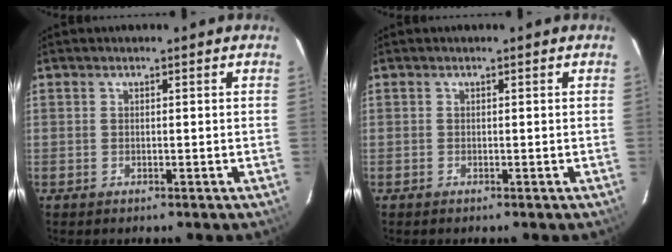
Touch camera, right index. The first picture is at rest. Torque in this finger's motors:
{"motor_torque": [-0.04, -0.01, 0.02, 0.01]}